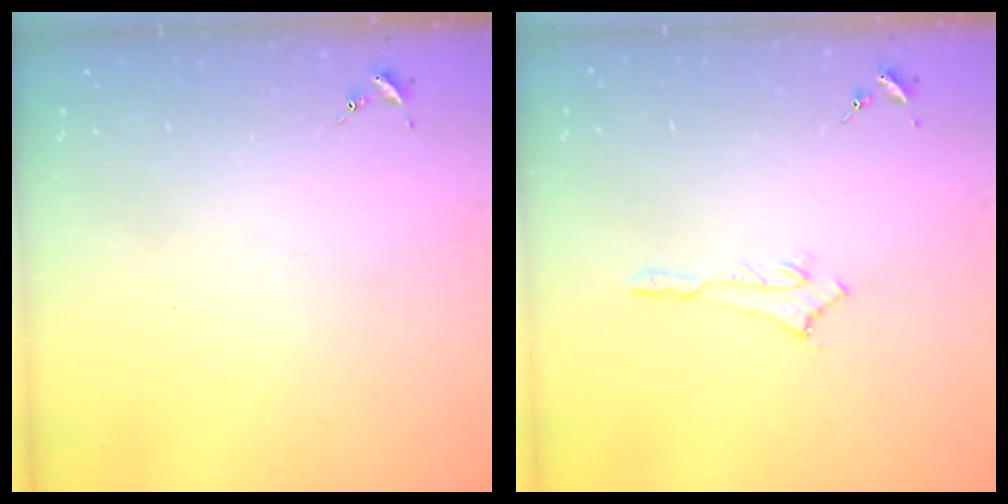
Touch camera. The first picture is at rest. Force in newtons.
{"total": 2.6, "press": 2.6, "slide": 0.4}